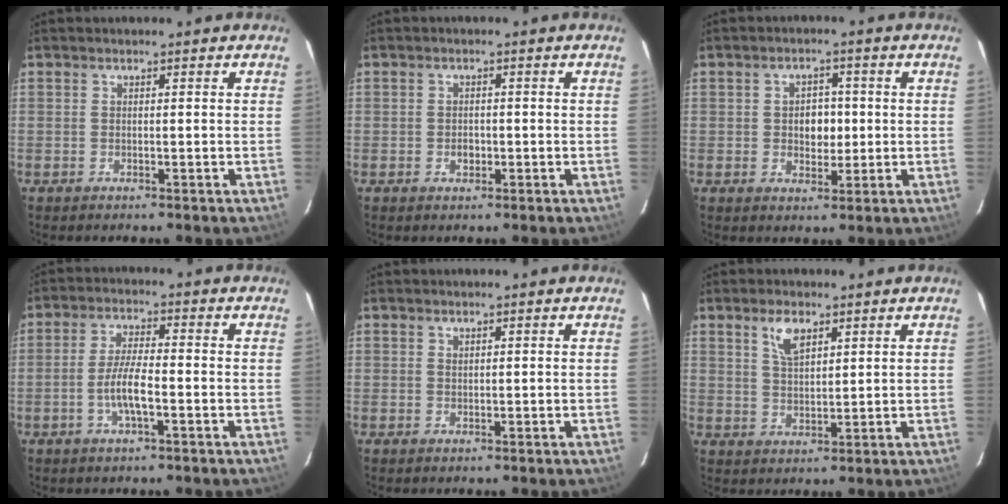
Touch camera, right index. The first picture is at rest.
{"total": 1.7, "force": [-0.5, 1.5, 0.7], "torque": [-0.014, 0.004, -0.006]}
{"total": 4.5, "force": [0.0, 3.5, 2.9], "torque": [-0.046, 0.008, 0.003]}
{"total": 5.8, "force": [-2.1, 1.1, 5.3], "torque": [-0.107, -0.001, -0.041]}
{"total": 0.5, "force": [0.4, 0.3, 0.0], "torque": [0.000, 0.000, 0.010]}
{"total": 5.0, "force": [2.9, 2.3, 3.4], "torque": [-0.062, 0.005, 0.057]}